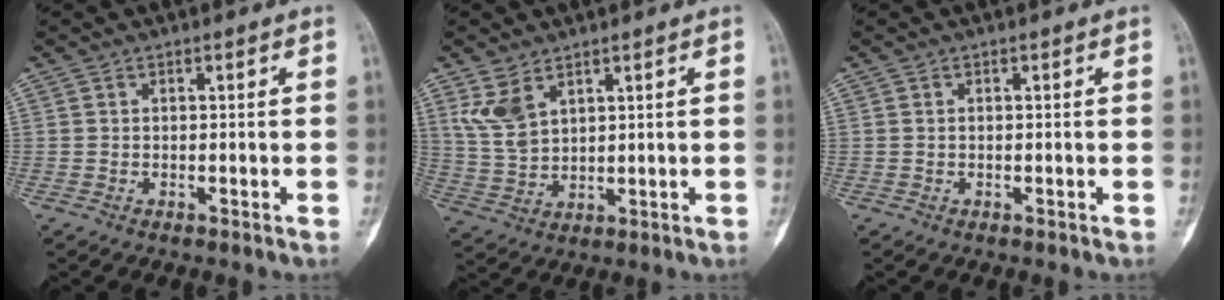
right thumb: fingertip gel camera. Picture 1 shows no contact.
{"total": 6.8, "force": [3.8, 3.8, 4.2], "torque": [-0.080, -0.012, 0.091]}
{"total": 0.0}